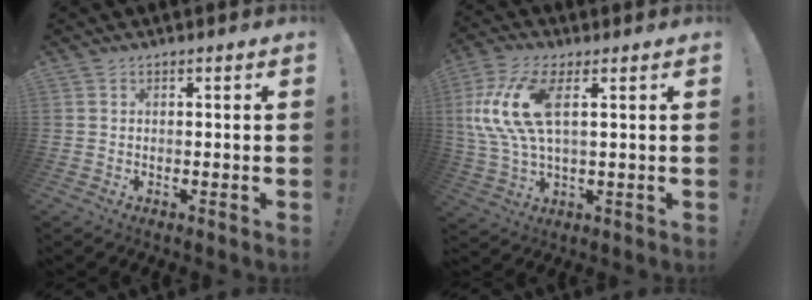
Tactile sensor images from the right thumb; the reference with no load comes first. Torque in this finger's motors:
{"motor_torque": [-0.07, 1.14, 1.80, 0.32, 0.59]}